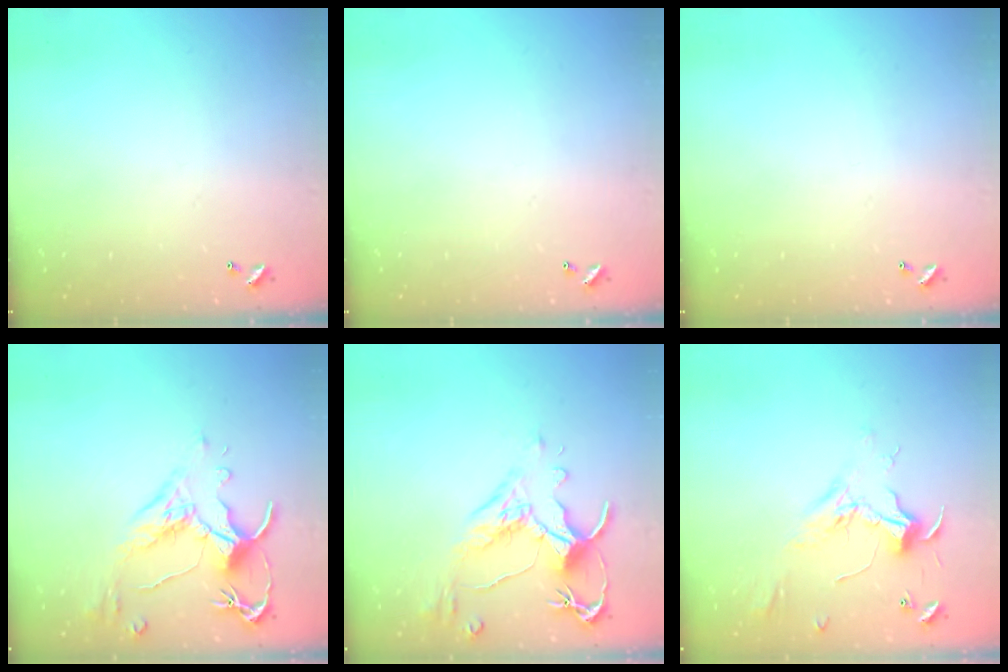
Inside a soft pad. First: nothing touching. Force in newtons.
{"total": 0.0}
{"total": 0.0}
{"total": 2.5, "press": 2.1, "slide": 1.4}
{"total": 2.6, "press": 2.2, "slide": 1.3}
{"total": 2.3, "press": 2.2, "slide": 0.7}